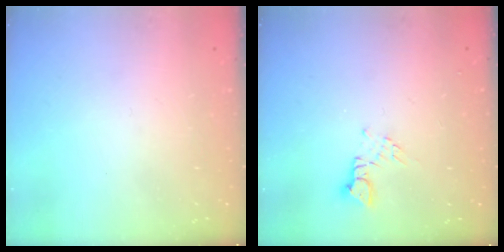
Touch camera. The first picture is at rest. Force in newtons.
{"total": 2.5, "press": 2.5, "slide": 0.3}